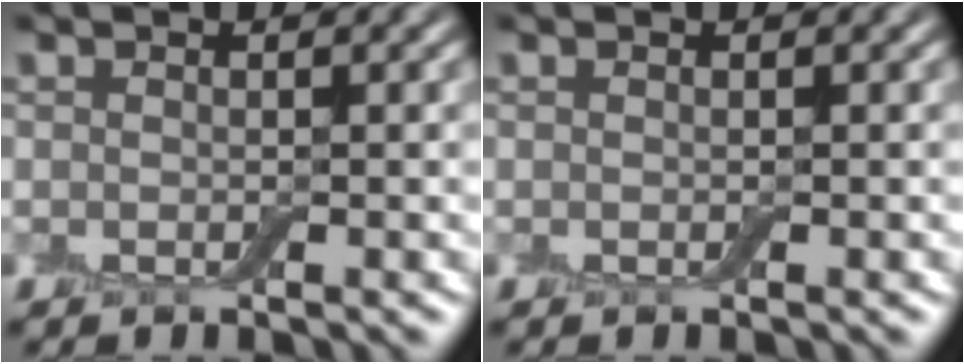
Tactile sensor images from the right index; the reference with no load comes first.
{"total": 0.0}